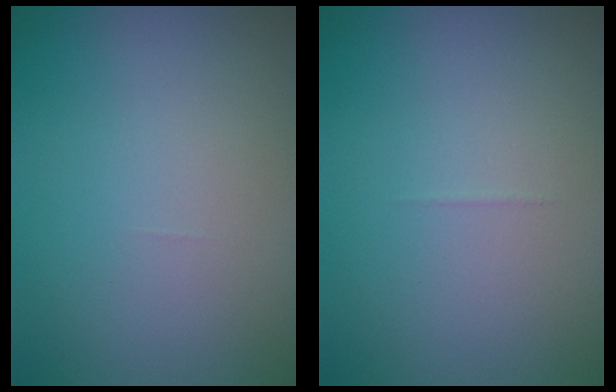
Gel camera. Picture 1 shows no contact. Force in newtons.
{"total": 0.0}